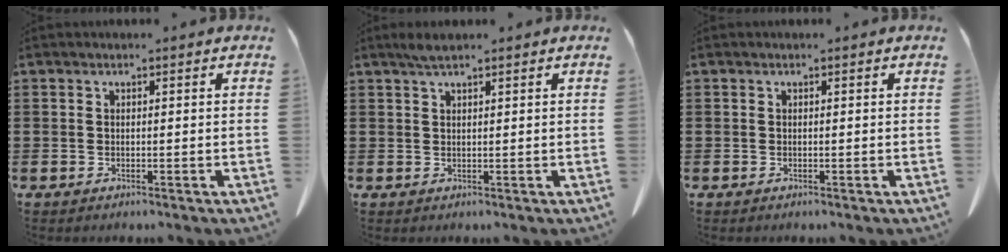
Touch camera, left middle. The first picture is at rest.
{"total": 1.9, "force": [1.3, 0.3, 1.3], "torque": [-0.027, 0.003, 0.023]}
{"total": 0.0}